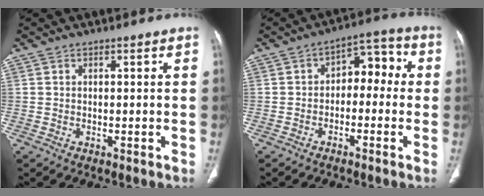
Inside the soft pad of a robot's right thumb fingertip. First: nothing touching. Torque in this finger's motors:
{"motor_torque": [0.20, -0.28, -0.04, -0.09, 0.01]}